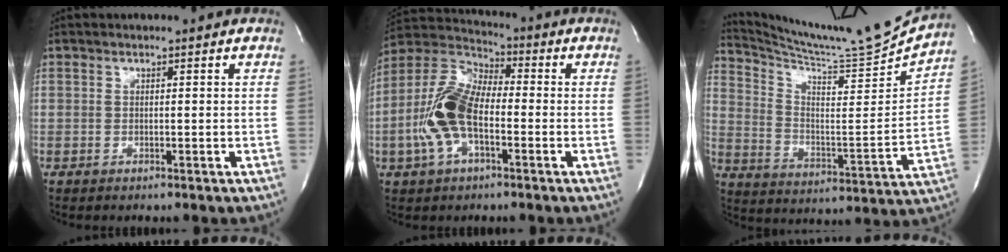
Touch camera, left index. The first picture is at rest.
{"total": 12.0, "force": [-2.8, 5.4, 10.3], "torque": [-0.244, 0.014, -0.059]}
{"total": 18.5, "force": [17.6, -2.2, 5.2], "torque": [-0.107, -0.090, 0.270]}